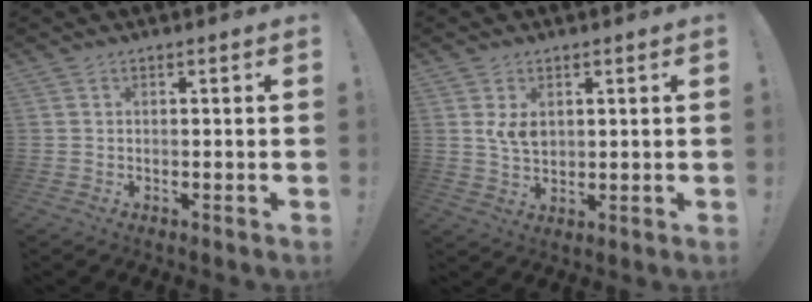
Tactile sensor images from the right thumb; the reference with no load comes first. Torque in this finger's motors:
{"motor_torque": [0.00, -0.03, 0.36, 0.07, -0.01]}